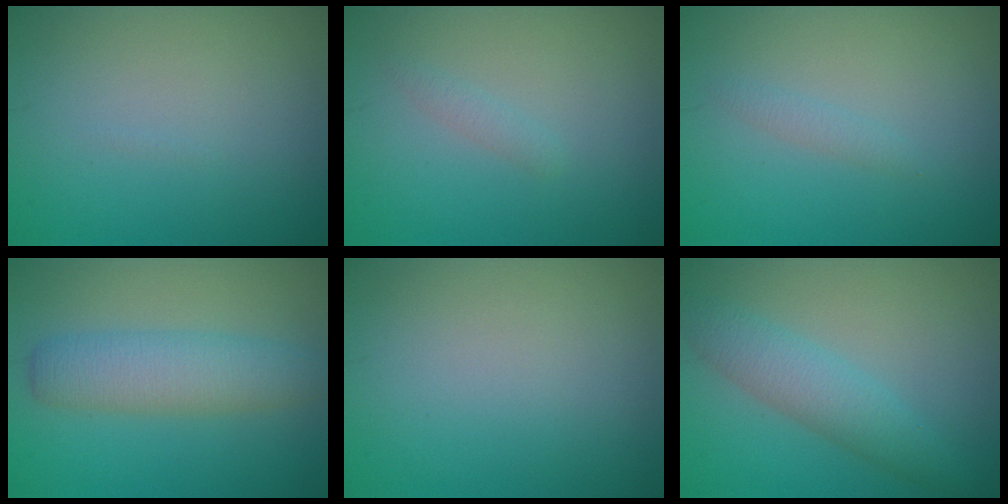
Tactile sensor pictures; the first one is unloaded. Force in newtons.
{"total": 0.9, "press": 0.9, "slide": 0.0}
{"total": 0.9, "press": 0.9, "slide": 0.1}
{"total": 4.7, "press": 4.7, "slide": 0.3}
{"total": 0.0}
{"total": 3.7, "press": 3.7, "slide": 0.2}